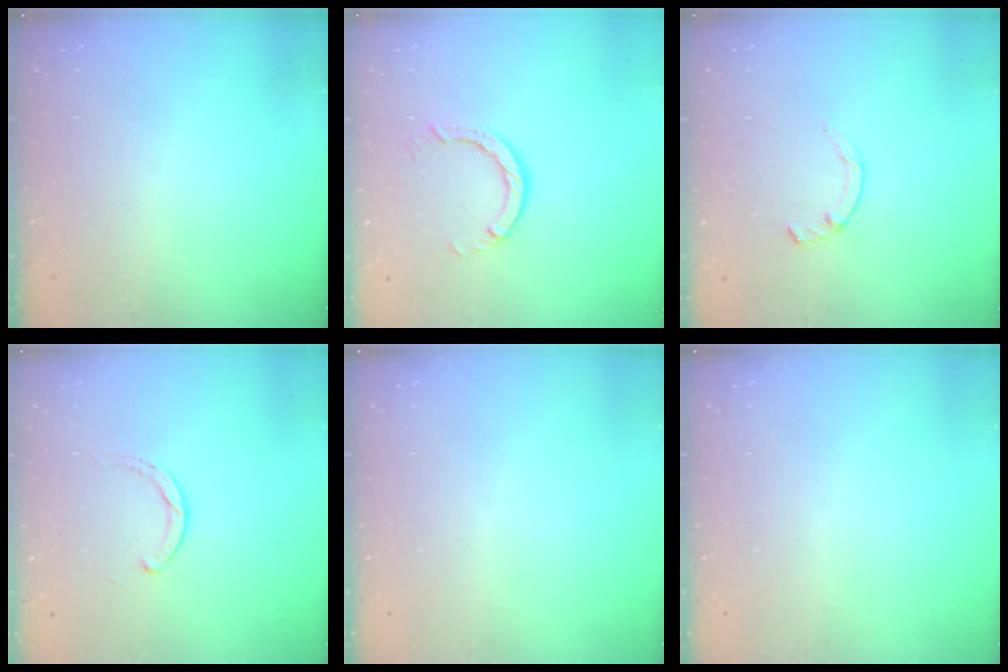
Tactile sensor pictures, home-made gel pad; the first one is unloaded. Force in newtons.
{"total": 2.9, "press": 2.9, "slide": 0.5}
{"total": 2.3, "press": 2.3, "slide": 0.4}
{"total": 1.9, "press": 1.9, "slide": 0.2}
{"total": 0.0}
{"total": 0.0}